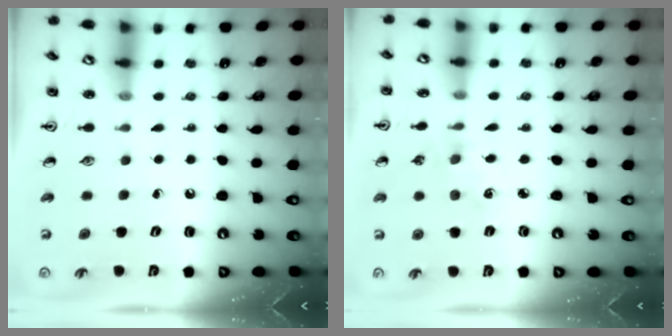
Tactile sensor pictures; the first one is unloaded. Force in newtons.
{"total": 2.3, "press": 2.2, "slide": 0.4}